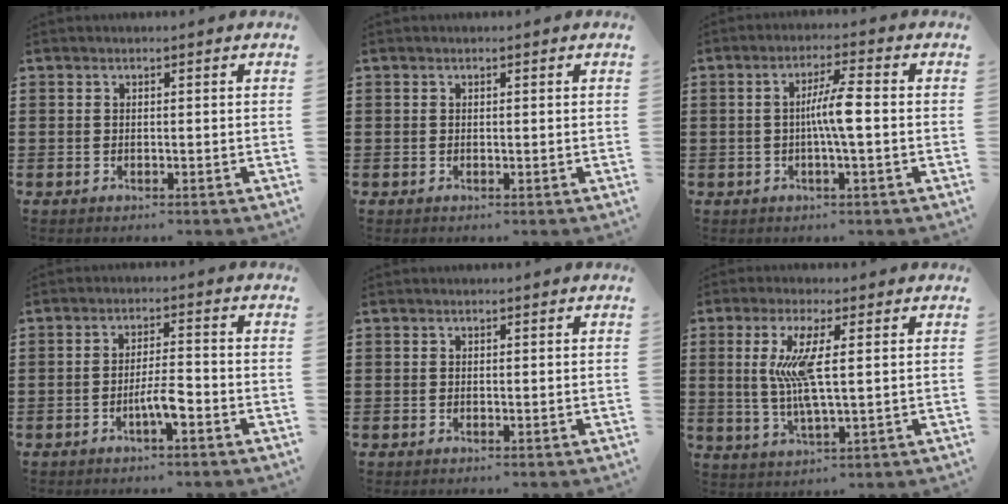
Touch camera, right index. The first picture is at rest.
{"total": 0.0}
{"total": 5.2, "force": [-0.5, 0.3, 5.1], "torque": [-0.092, 0.000, -0.013]}
{"total": 4.6, "force": [-2.1, 1.0, 4.0], "torque": [-0.081, 0.000, -0.043]}
{"total": 0.0}
{"total": 7.5, "force": [1.3, 1.2, 7.3], "torque": [-0.154, -0.007, 0.015]}